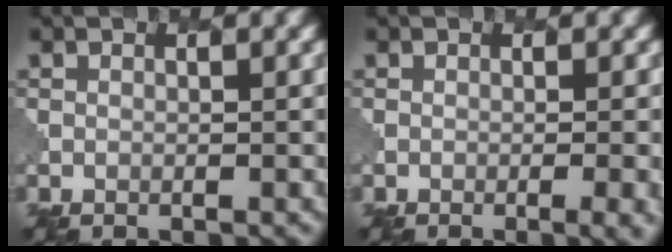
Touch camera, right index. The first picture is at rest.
{"total": 3.1, "force": [-1.1, 1.0, 2.7], "torque": [-0.018, 0.005, -0.014]}